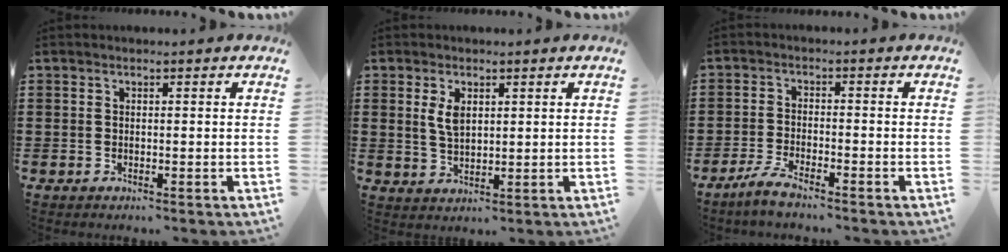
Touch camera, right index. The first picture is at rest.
{"total": 3.7, "force": [1.3, 1.8, 2.9], "torque": [-0.063, 0.006, 0.022]}
{"total": 3.4, "force": [-3.0, 0.1, 1.5], "torque": [-0.049, -0.004, -0.065]}